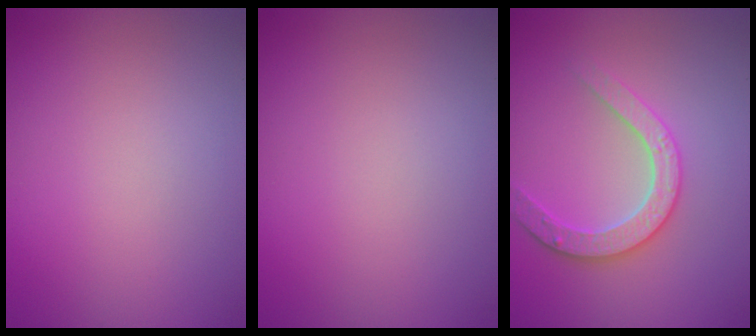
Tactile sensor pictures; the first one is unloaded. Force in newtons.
{"total": 0.0}
{"total": 3.2, "press": 3.1, "slide": 1.0}